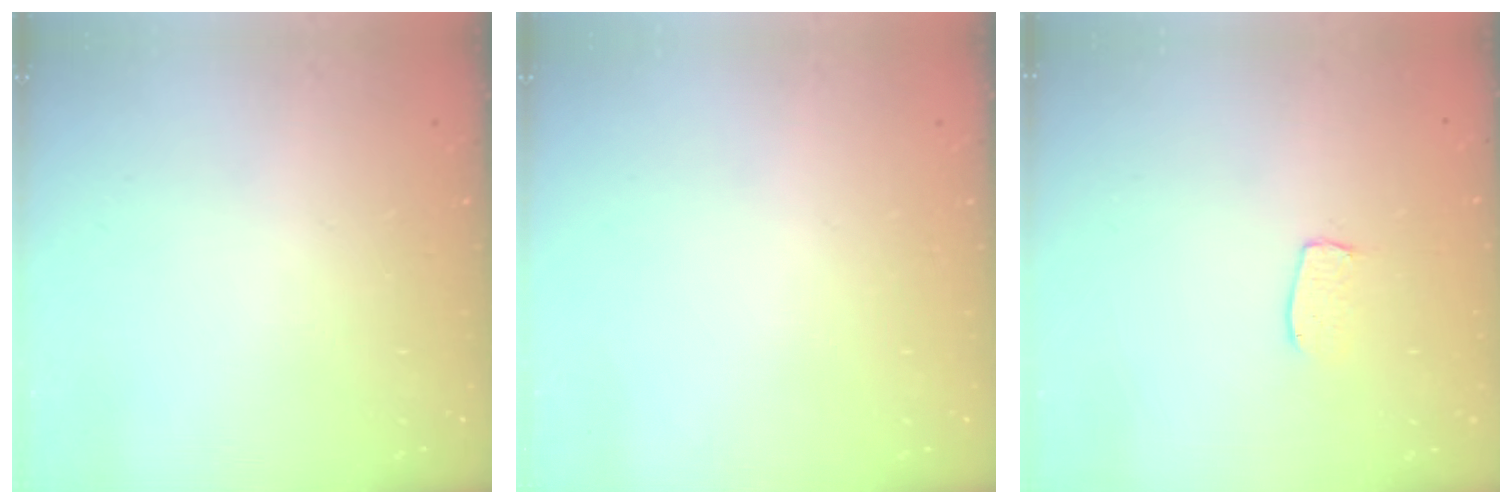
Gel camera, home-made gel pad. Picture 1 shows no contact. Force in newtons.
{"total": 0.0}
{"total": 3.9, "press": 3.9, "slide": 0.3}